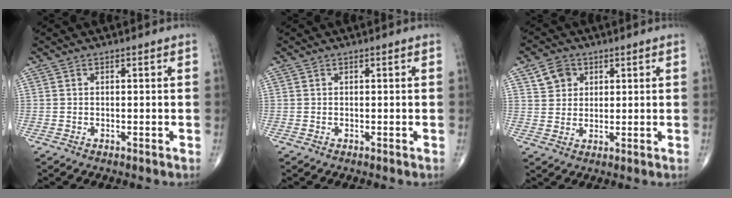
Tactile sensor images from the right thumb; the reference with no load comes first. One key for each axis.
{"total": 0.0}
{"total": 5.1, "fx": 2.3, "fy": 4.2, "fz": 1.7, "tx": -0.010, "ty": -0.008, "tz": 0.041}